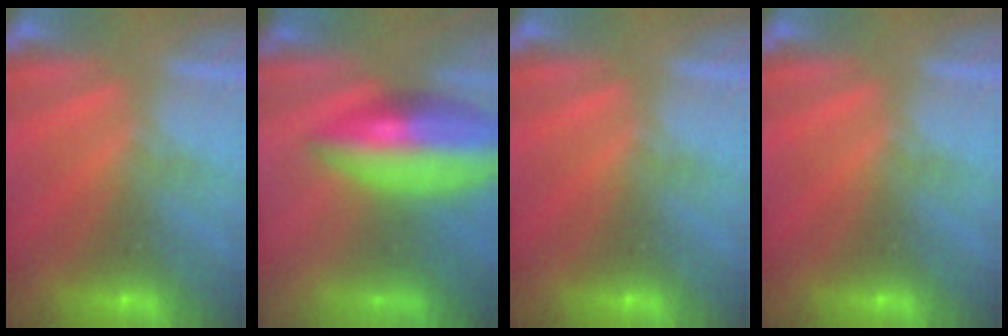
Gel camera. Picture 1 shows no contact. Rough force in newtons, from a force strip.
{"total": 9.0}
{"total": 0.0}
{"total": 0.0}